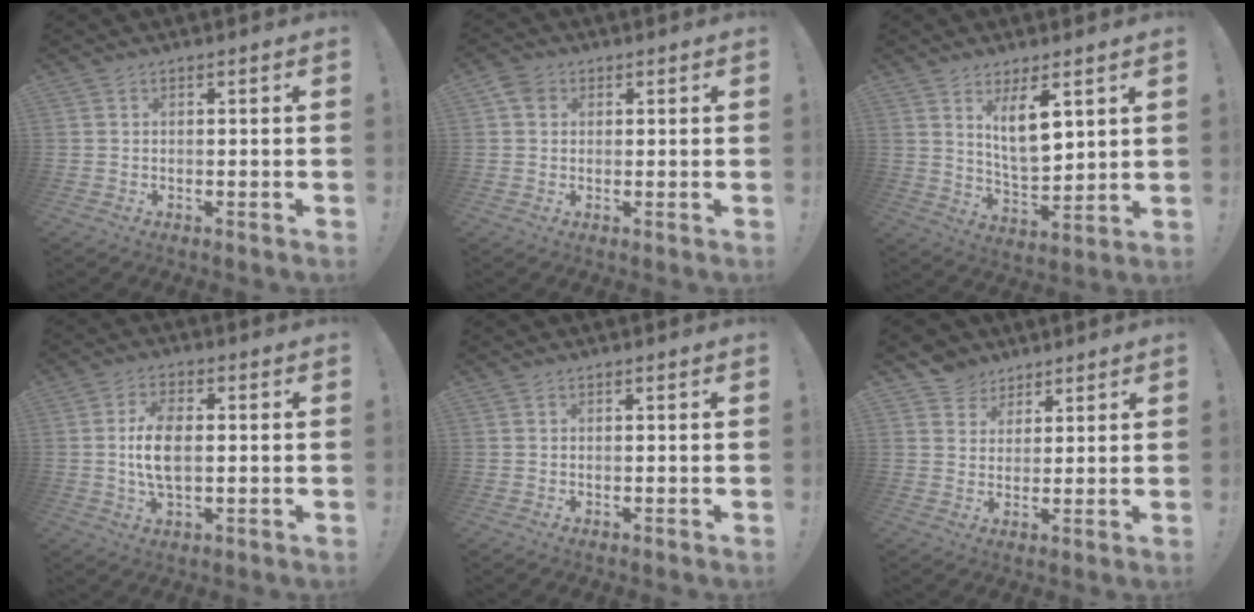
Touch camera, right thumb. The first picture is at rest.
{"total": 4.1, "force": [1.4, 3.4, 1.9], "torque": [-0.025, 0.004, 0.027]}
{"total": 10.6, "force": [5.1, 4.3, 8.2], "torque": [-0.140, -0.034, 0.089]}
{"total": 9.3, "force": [0.4, 4.8, 8.0], "torque": [-0.147, -0.008, 0.002]}
{"total": 0.9, "force": [0.5, 0.7, 0.0], "torque": [0.004, 0.000, 0.010]}
{"total": 6.0, "force": [3.8, 4.5, 0.2], "torque": [-0.013, -0.029, 0.078]}